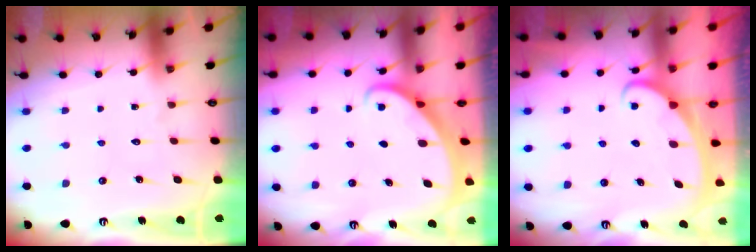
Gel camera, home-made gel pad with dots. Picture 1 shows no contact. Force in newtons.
{"total": 1.6, "press": 1.6, "slide": 0.1}
{"total": 2.6, "press": 2.6, "slide": 0.3}